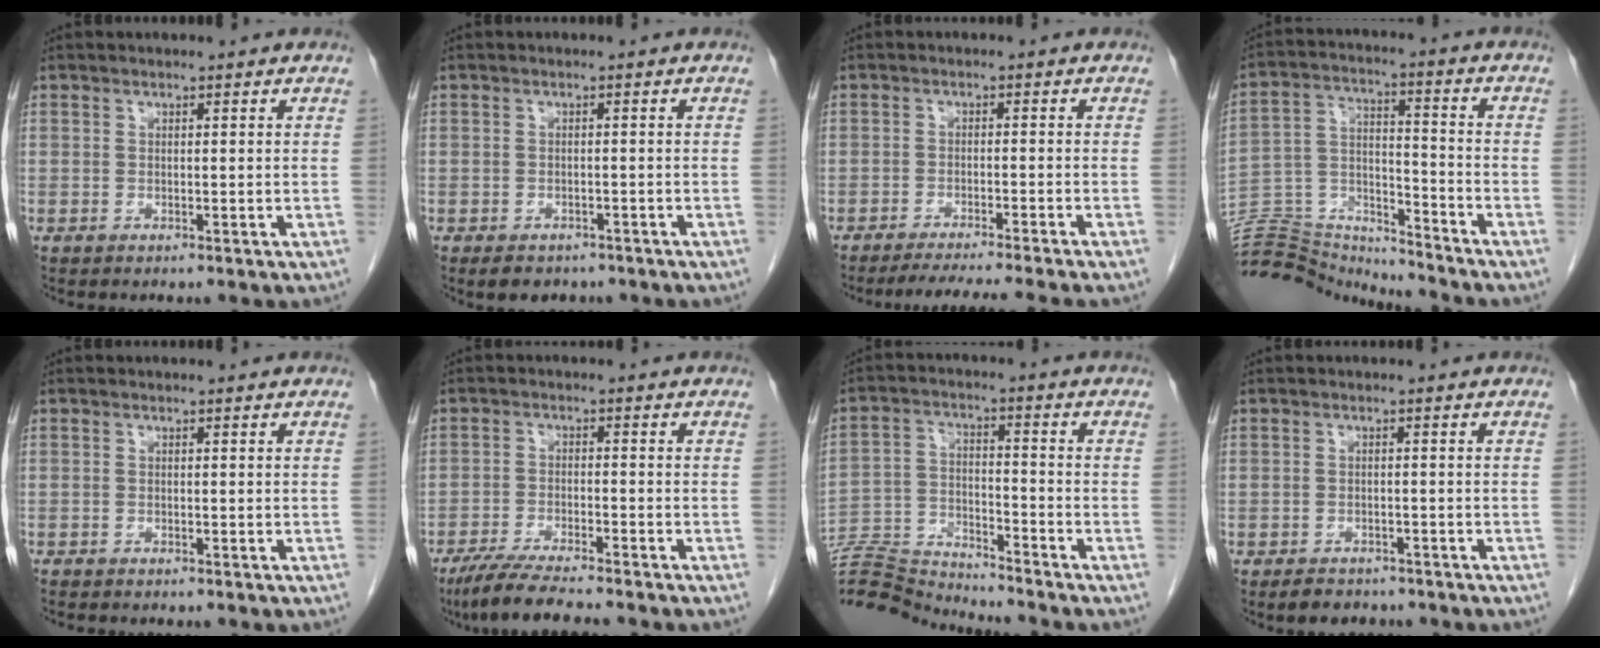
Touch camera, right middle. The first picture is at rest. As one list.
[{"total": 4.6, "force": [-3.5, 2.5, 1.5], "torque": [-0.018, 0.001, -0.042]}, {"total": 9.4, "force": [-8.3, -1.5, 4.1], "torque": [-0.037, -0.020, -0.124]}, {"total": 15.9, "force": [-15.8, 0.9, 1.4], "torque": [-0.029, 0.036, -0.273]}, {"total": 1.3, "force": [-1.2, 0.1, 0.5], "torque": [-0.012, -0.004, -0.017]}, {"total": 8.2, "force": [-7.0, 0.1, 4.3], "torque": [-0.074, -0.025, -0.120]}, {"total": 11.9, "force": [-11.8, -1.1, 0.5], "torque": [-0.013, 0.015, -0.222]}, {"total": 4.1, "force": [-3.4, 2.0, 1.2], "torque": [-0.025, 0.000, -0.045]}]